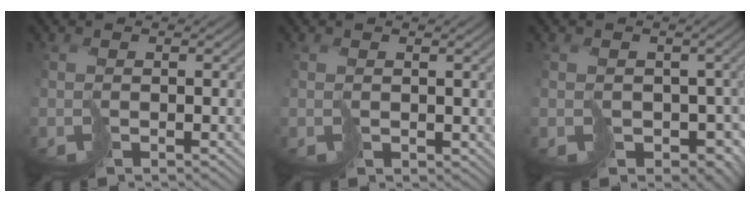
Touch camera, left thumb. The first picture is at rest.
{"total": 1.1, "force": [0.8, 0.7, -0.1], "torque": [-0.005, -0.002, 0.018]}
{"total": 6.3, "force": [-1.2, 5.5, 2.8], "torque": [-0.031, -0.025, -0.010]}